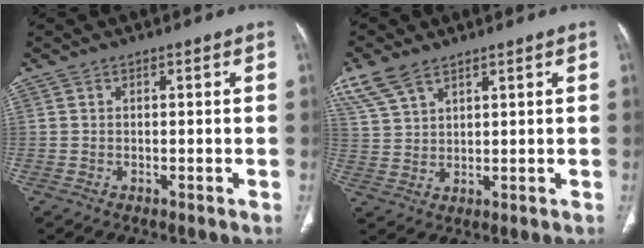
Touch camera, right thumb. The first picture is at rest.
{"total": 7.3, "force": [5.1, 3.3, 4.0], "torque": [-0.083, -0.002, 0.115]}